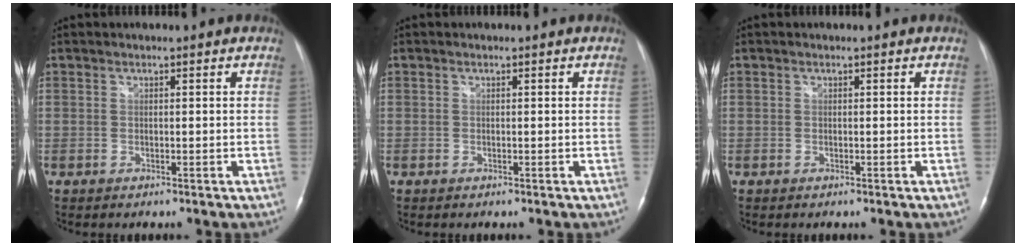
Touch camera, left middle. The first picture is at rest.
{"total": 0.0}
{"total": 0.0}